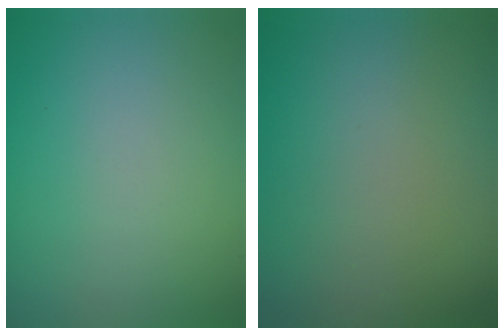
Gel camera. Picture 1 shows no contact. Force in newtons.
{"total": 0.0}